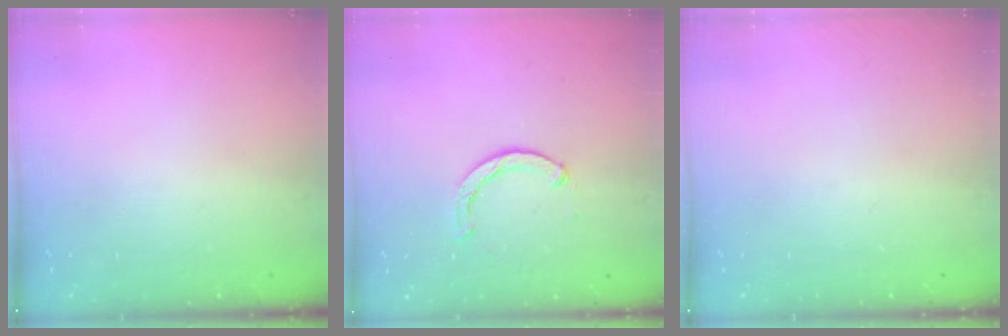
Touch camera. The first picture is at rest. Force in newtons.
{"total": 1.9, "press": 1.9, "slide": 0.3}
{"total": 0.0}